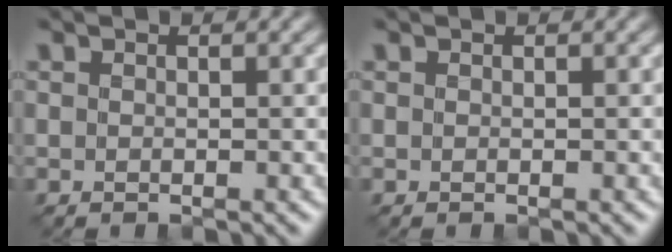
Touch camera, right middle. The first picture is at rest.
{"total": 0.0}